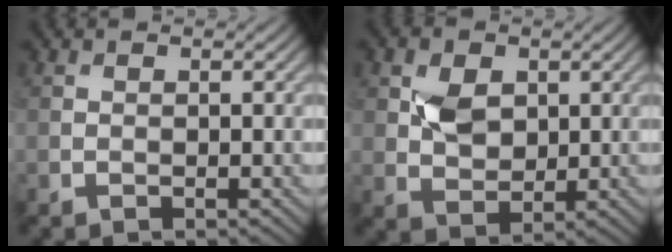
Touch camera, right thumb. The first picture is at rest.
{"total": 4.8, "force": [1.3, 3.6, 3.0], "torque": [-0.063, -0.002, 0.025]}